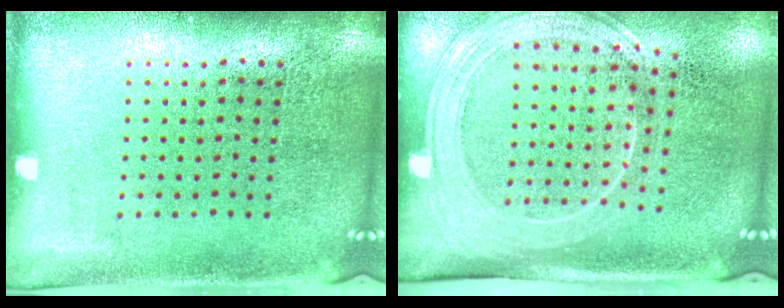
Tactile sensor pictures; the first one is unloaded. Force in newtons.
{"total": 2.1, "press": 1.9, "slide": 1.0}